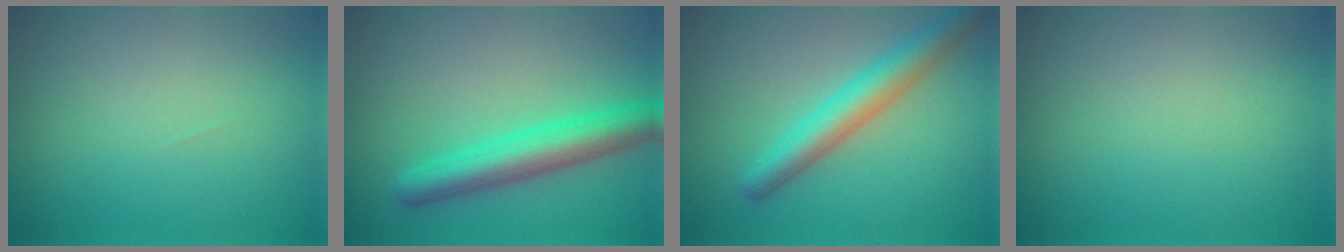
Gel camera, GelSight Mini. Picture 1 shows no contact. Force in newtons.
{"total": 5.1, "press": 5.1, "slide": 0.2}
{"total": 4.4, "press": 4.4, "slide": 0.1}
{"total": 0.0}